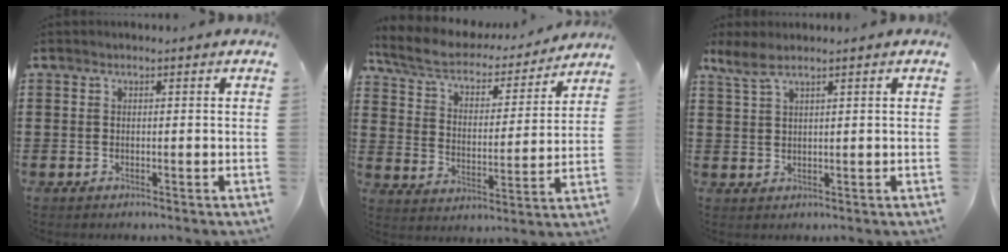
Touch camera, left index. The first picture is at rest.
{"total": 6.2, "force": [5.5, 1.5, 2.5], "torque": [-0.075, -0.034, 0.091]}
{"total": 3.0, "force": [2.0, 0.5, 2.1], "torque": [-0.048, 0.002, 0.038]}